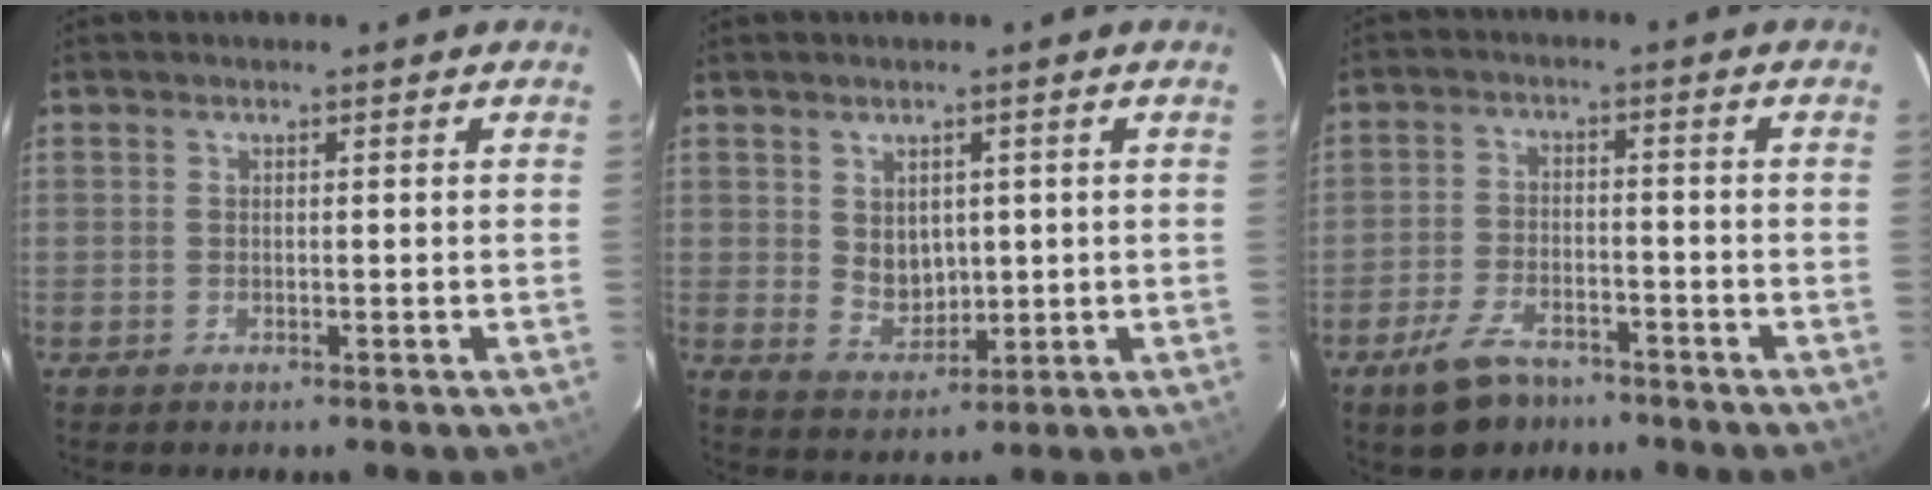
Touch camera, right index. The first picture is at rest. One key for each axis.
{"total": 5.2, "fx": 1.3, "fy": 4.2, "fz": 2.8, "tx": -0.046, "ty": 0.000, "tz": 0.036}
{"total": 8.4, "fx": -6.1, "fy": 4.4, "fz": 3.9, "tx": -0.105, "ty": 0.005, "tz": -0.100}